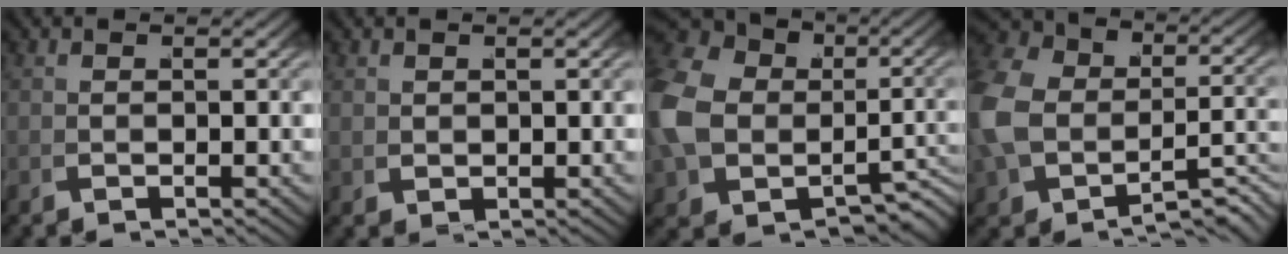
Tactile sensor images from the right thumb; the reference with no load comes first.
{"total": 1.0, "force": [0.9, 0.4, 0.2], "torque": [-0.005, -0.009, 0.026]}
{"total": 14.8, "force": [-1.0, 11.9, 8.8], "torque": [-0.216, -0.061, 0.014]}
{"total": 9.7, "force": [-2.2, 7.1, 6.1], "torque": [-0.145, -0.028, -0.015]}